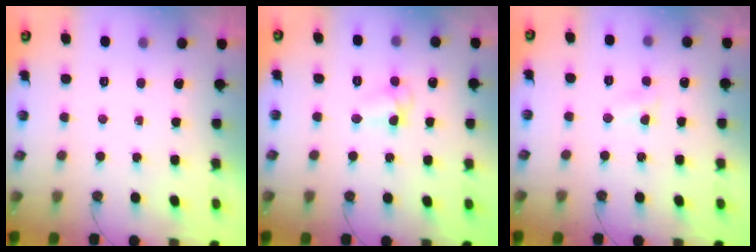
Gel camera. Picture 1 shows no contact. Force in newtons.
{"total": 5.7, "press": 5.7, "slide": 0.6}
{"total": 4.7, "press": 4.7, "slide": 0.5}